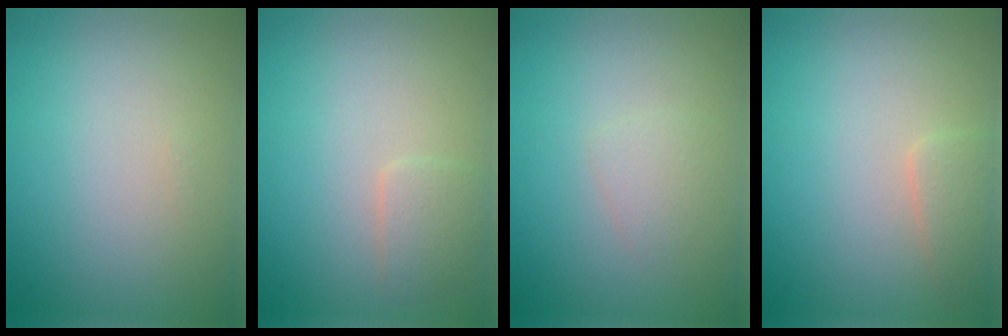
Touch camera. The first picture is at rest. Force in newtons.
{"total": 1.6, "press": 1.5, "slide": 0.2}
{"total": 1.1, "press": 1.1, "slide": 0.1}
{"total": 1.8, "press": 1.8, "slide": 0.2}